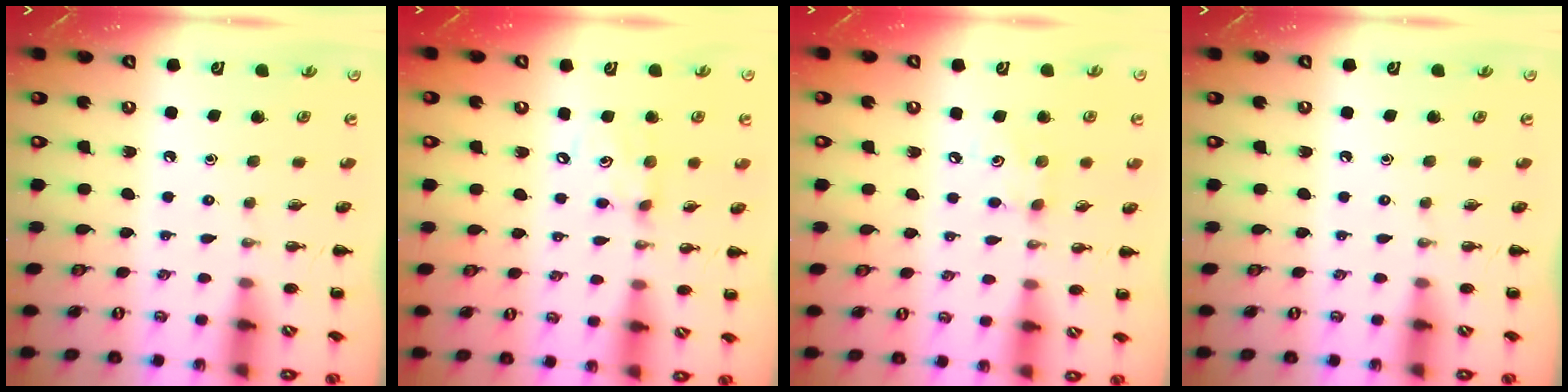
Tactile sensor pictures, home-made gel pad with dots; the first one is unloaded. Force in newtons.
{"total": 6.1, "press": 6.0, "slide": 1.1}
{"total": 4.8, "press": 4.7, "slide": 0.9}
{"total": 0.0}